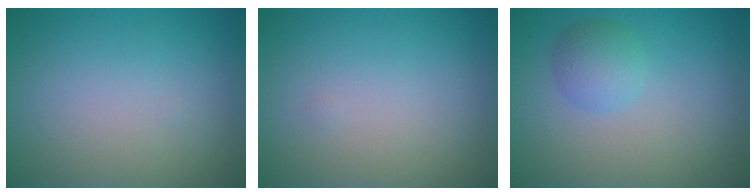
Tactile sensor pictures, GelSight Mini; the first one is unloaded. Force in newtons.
{"total": 0.0}
{"total": 2.4, "press": 2.4, "slide": 0.1}